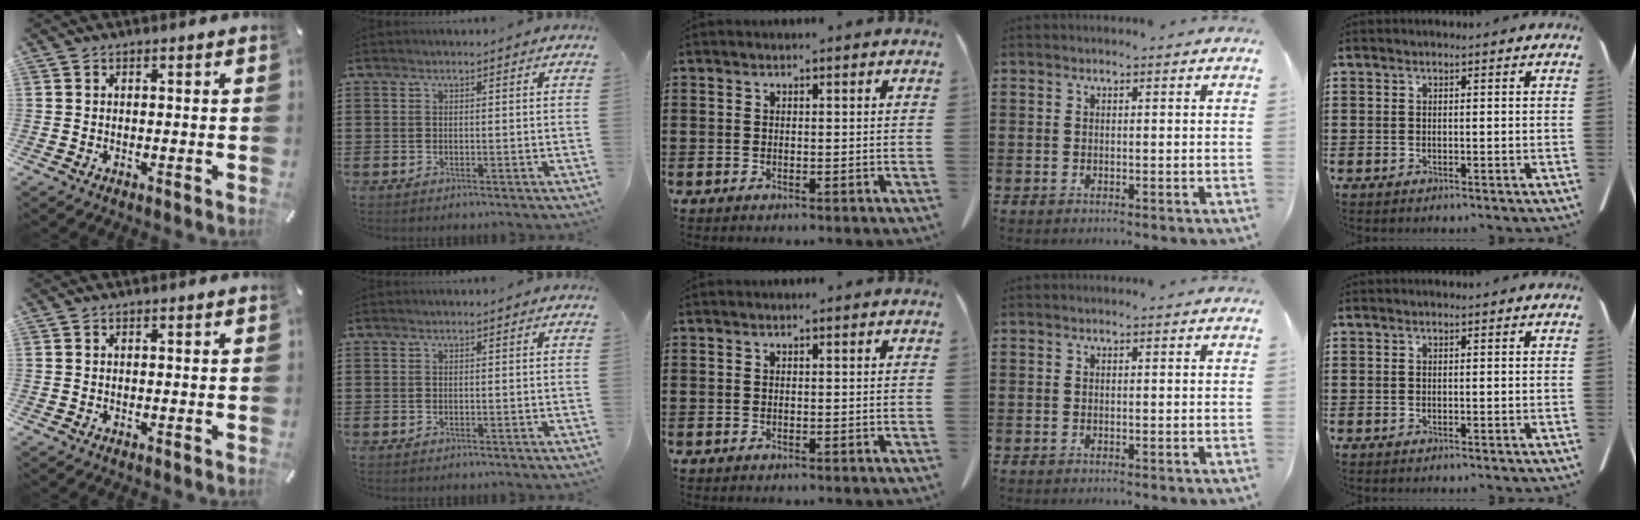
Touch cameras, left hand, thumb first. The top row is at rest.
{}